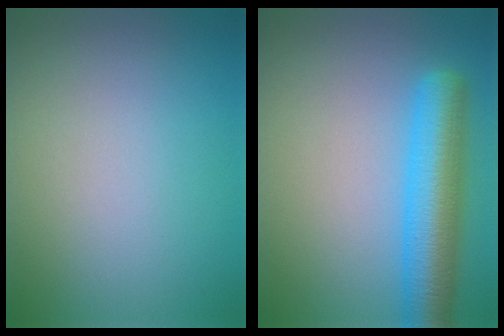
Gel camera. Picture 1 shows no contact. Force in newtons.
{"total": 6.8, "press": 6.8, "slide": 0.3}